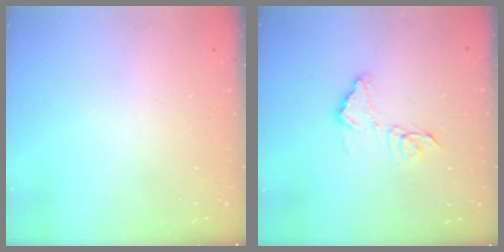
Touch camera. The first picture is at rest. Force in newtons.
{"total": 9.9, "press": 9.8, "slide": 0.8}